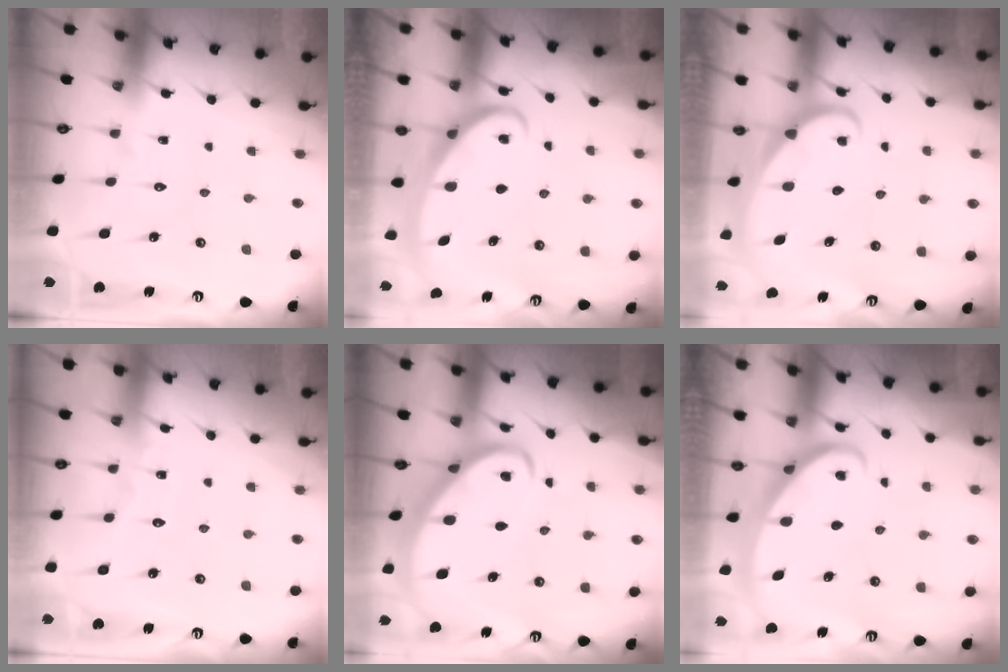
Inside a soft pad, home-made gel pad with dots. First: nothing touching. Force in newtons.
{"total": 2.7, "press": 2.7, "slide": 0.4}
{"total": 1.7, "press": 1.7, "slide": 0.1}
{"total": 2.9, "press": 2.9, "slide": 0.3}
{"total": 2.9, "press": 2.8, "slide": 0.4}
{"total": 2.9, "press": 2.9, "slide": 0.1}